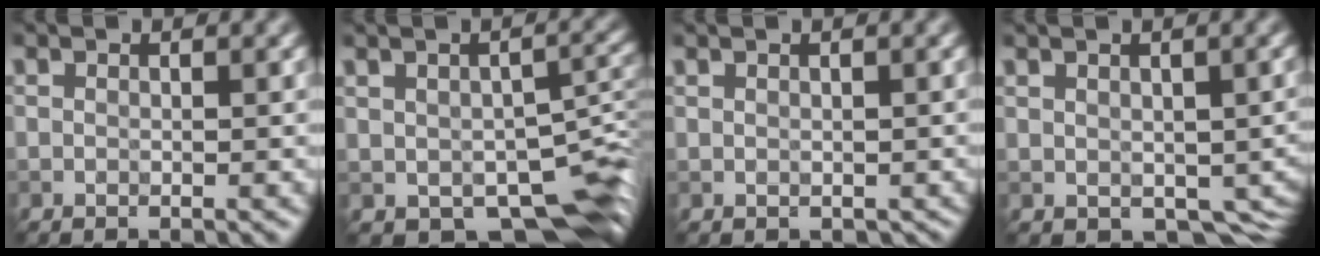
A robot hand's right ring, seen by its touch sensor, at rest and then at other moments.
{"total": 8.4, "force": [-4.6, 4.1, 5.7], "torque": [-0.090, -0.025, -0.035]}
{"total": 0.0}
{"total": 3.5, "force": [-0.6, 2.3, 2.5], "torque": [-0.055, -0.018, 0.032]}